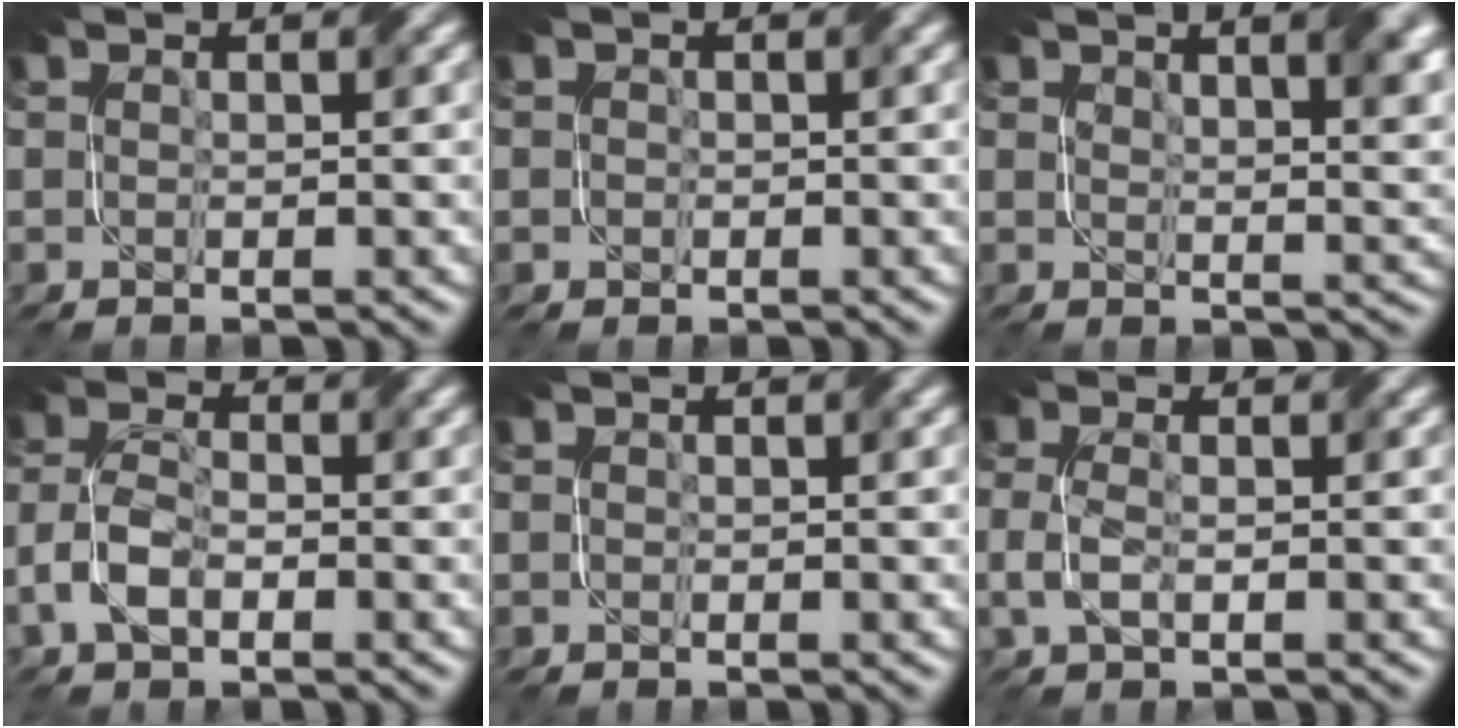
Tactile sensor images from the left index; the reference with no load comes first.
{"total": 0.6, "force": [0.0, 0.6, 0.1], "torque": [0.001, -0.002, -0.002]}
{"total": 6.2, "force": [3.5, 2.5, 4.5], "torque": [-0.037, 0.009, 0.052]}
{"total": 3.5, "force": [-1.8, 1.8, 2.5], "torque": [-0.057, 0.006, -0.041]}
{"total": 0.0}
{"total": 1.9, "force": [-0.6, 0.9, 1.6], "torque": [-0.045, 0.002, -0.012]}